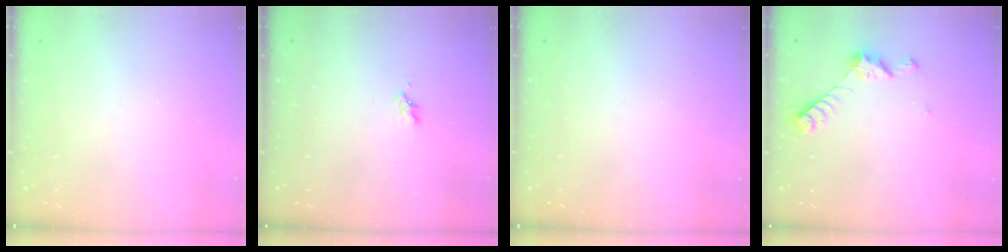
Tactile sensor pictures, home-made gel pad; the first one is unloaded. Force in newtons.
{"total": 1.6, "press": 1.6, "slide": 0.3}
{"total": 0.0}
{"total": 7.2, "press": 7.2, "slide": 0.5}